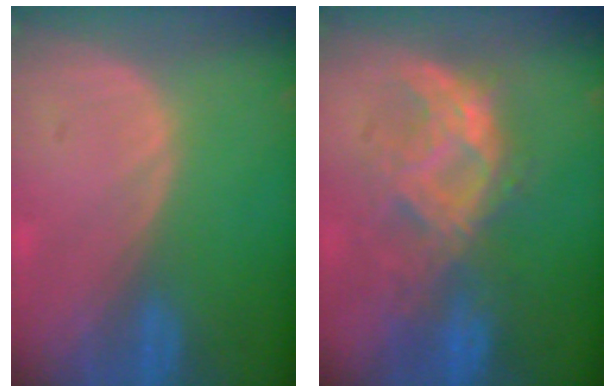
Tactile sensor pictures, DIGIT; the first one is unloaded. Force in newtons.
{"total": 8.6, "press": 8.4, "slide": 1.9}